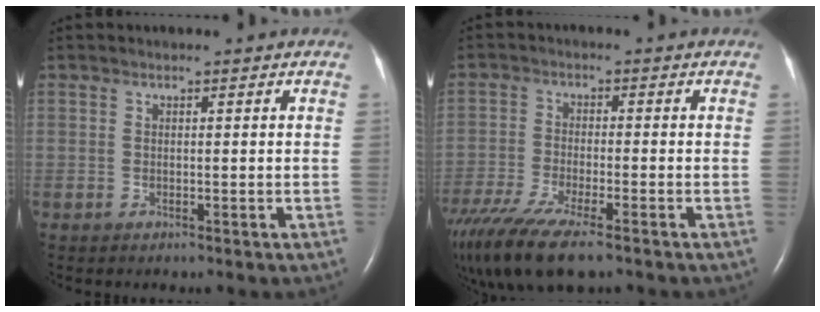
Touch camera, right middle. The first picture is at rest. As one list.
[{"total": 14.9, "force": [-11.0, 3.1, 9.6], "torque": [-0.208, -0.036, -0.189]}]